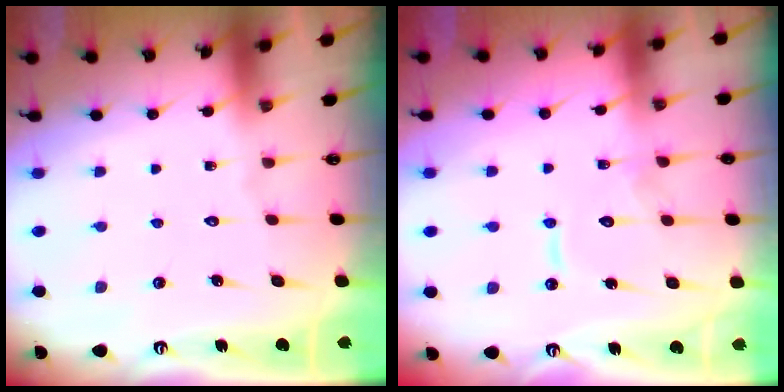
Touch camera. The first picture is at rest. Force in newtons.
{"total": 9.6, "press": 9.6, "slide": 0.9}